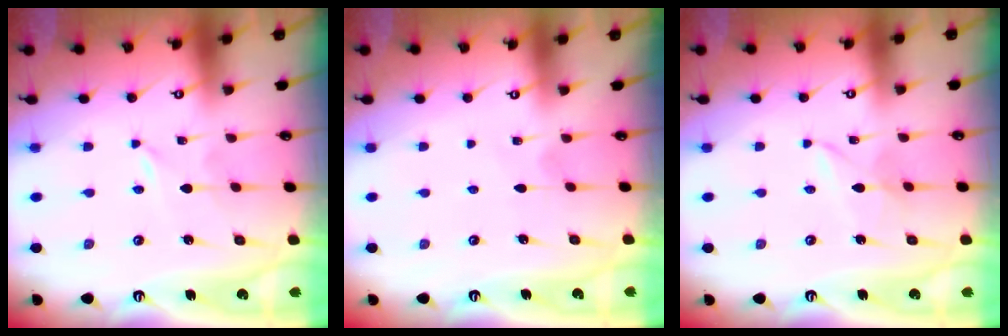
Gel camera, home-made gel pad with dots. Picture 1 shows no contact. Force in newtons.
{"total": 2.6, "press": 2.6, "slide": 0.3}
{"total": 3.1, "press": 3.1, "slide": 0.3}